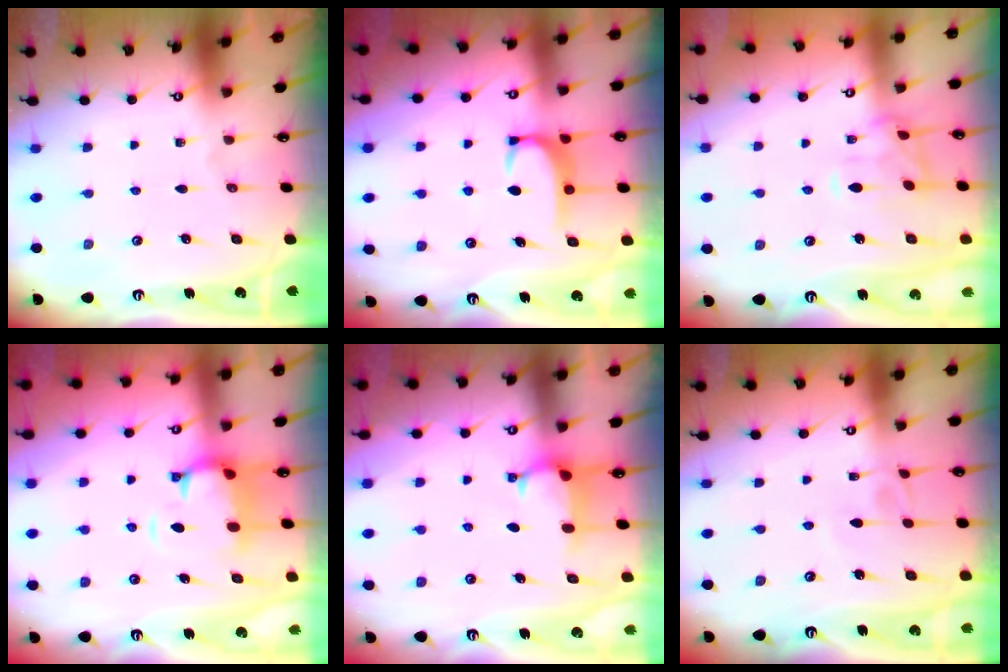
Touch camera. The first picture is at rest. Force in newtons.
{"total": 2.6, "press": 2.6, "slide": 0.5}
{"total": 1.3, "press": 1.2, "slide": 0.4}
{"total": 2.2, "press": 1.6, "slide": 1.4}
{"total": 2.2, "press": 2.2, "slide": 0.5}
{"total": 4.3, "press": 4.3, "slide": 0.2}